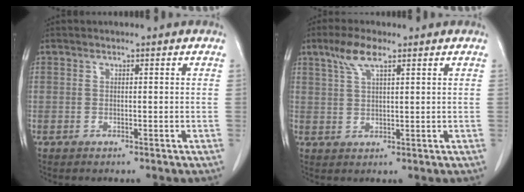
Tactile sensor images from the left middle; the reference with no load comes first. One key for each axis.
{"total": 4.9, "fx": 3.0, "fy": 1.0, "fz": 3.7, "tx": -0.083, "ty": 0.008, "tz": 0.061}